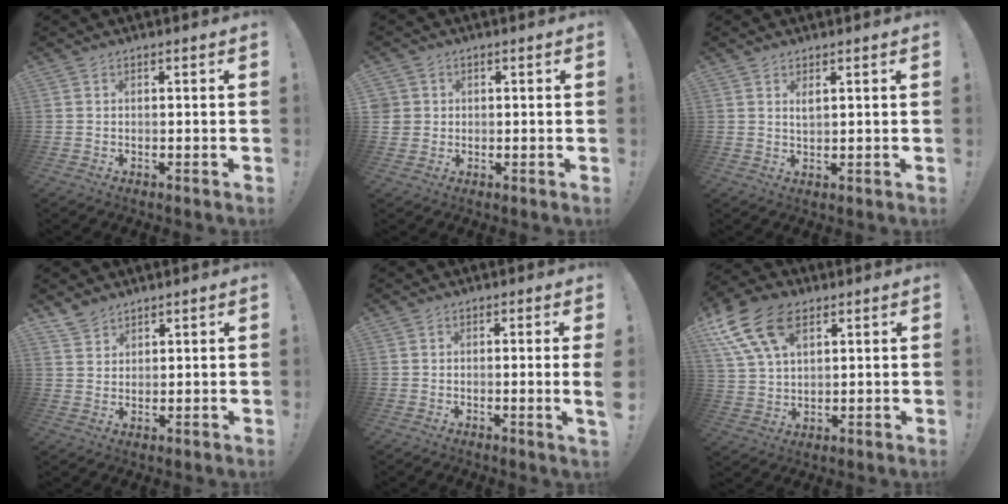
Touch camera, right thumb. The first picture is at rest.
{"total": 3.4, "force": [0.9, 3.2, 0.7], "torque": [-0.019, -0.002, 0.016]}
{"total": 2.0, "force": [1.1, 0.7, 1.5], "torque": [-0.017, -0.007, 0.017]}
{"total": 4.4, "force": [3.8, 2.1, 0.7], "torque": [-0.001, -0.027, 0.071]}
{"total": 3.0, "force": [-0.1, -0.7, 2.9], "torque": [-0.039, -0.010, -0.002]}
{"total": 16.8, "force": [8.2, 10.7, 10.0], "torque": [-0.186, -0.032, 0.154]}